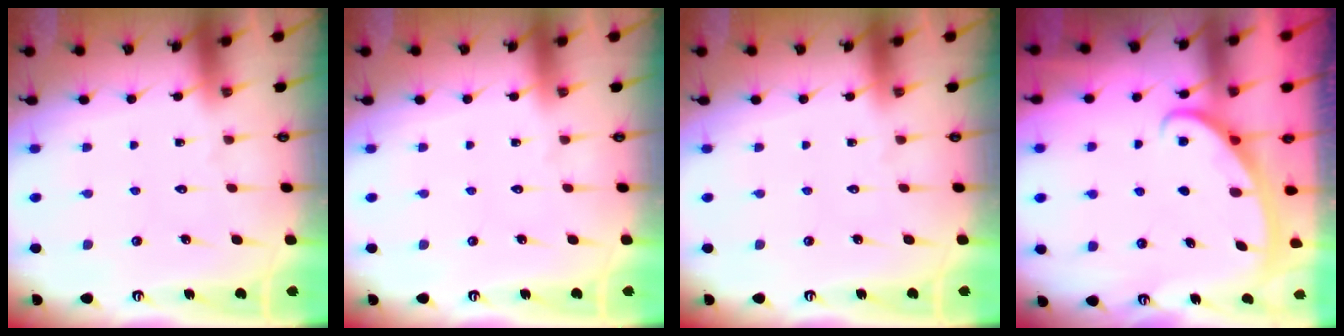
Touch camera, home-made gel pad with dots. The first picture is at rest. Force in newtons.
{"total": 0.0}
{"total": 0.0}
{"total": 3.0, "press": 3.0, "slide": 0.4}